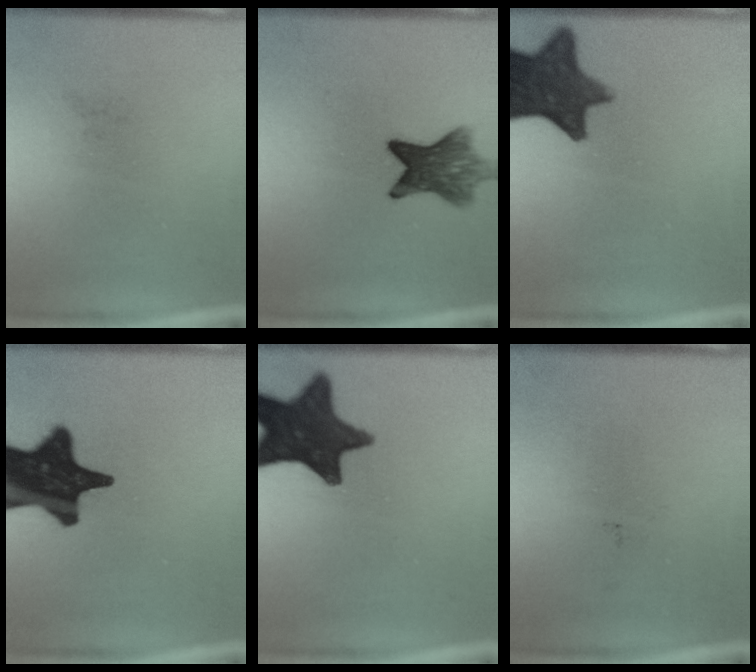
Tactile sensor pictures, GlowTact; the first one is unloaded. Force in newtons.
{"total": 7.6}
{"total": 12.0}
{"total": 19.5}
{"total": 14.2}
{"total": 0.0}